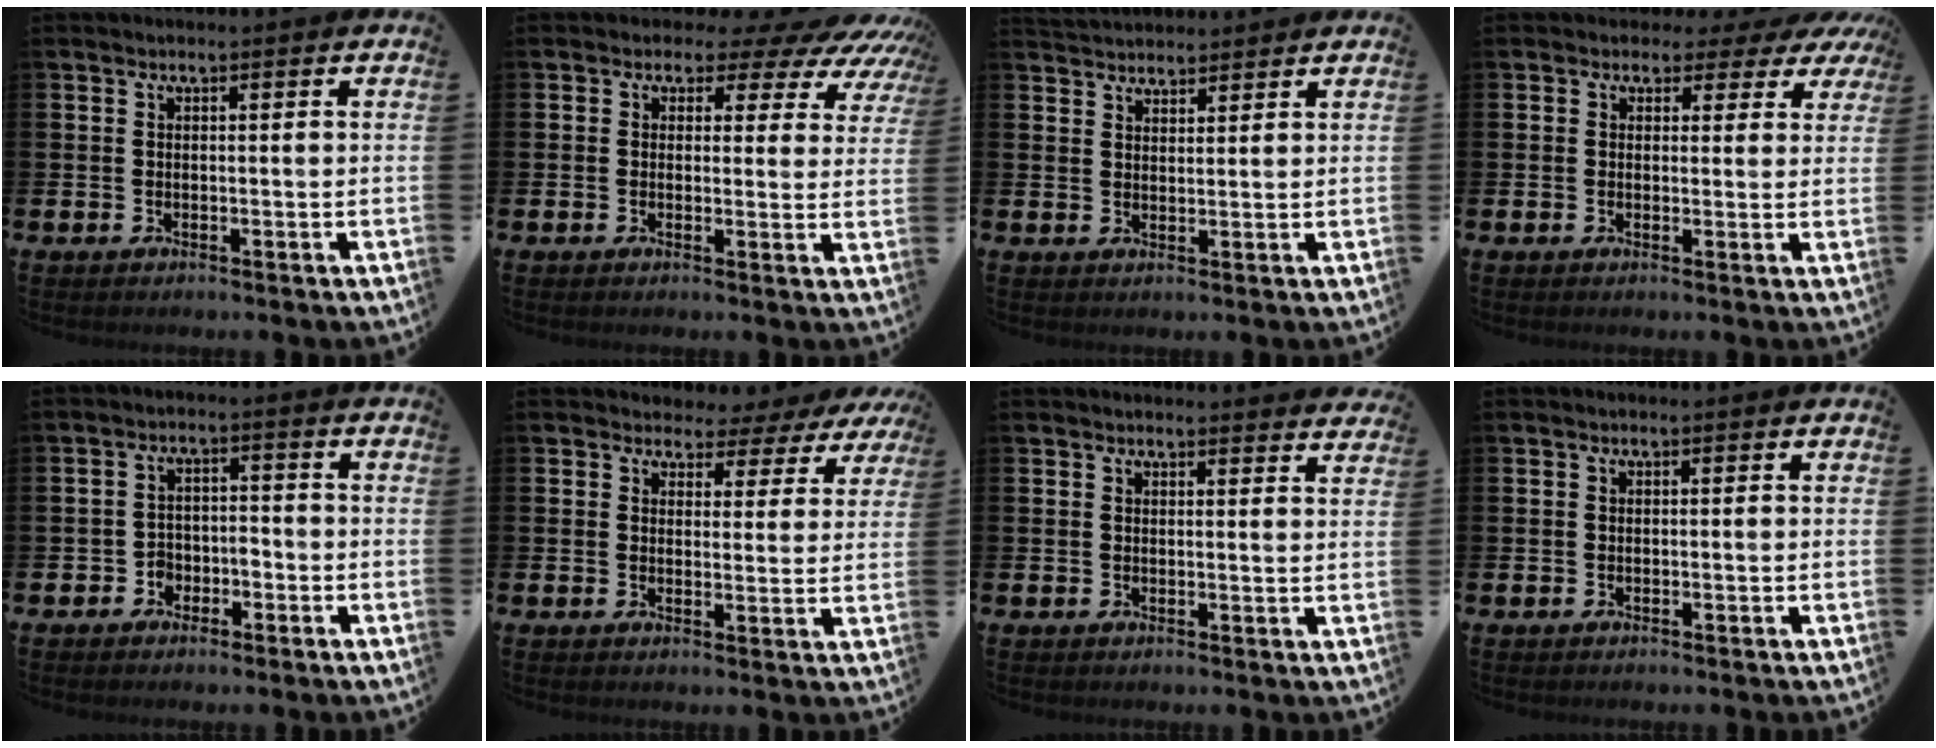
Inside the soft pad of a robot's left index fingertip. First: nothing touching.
{"total": 3.1, "force": [1.6, 2.3, 1.3], "torque": [-0.023, -0.023, 0.013]}
{"total": 3.0, "force": [2.9, 0.6, -0.2], "torque": [-0.001, -0.011, 0.054]}
{"total": 2.1, "force": [1.1, 1.7, 0.2], "torque": [-0.004, -0.005, 0.012]}
{"total": 2.7, "force": [-2.0, 1.8, 0.6], "torque": [-0.024, 0.008, -0.043]}
{"total": 3.0, "force": [2.3, 1.8, 0.0], "torque": [-0.005, -0.025, 0.033]}
{"total": 2.1, "force": [2.1, 0.1, -0.2], "torque": [0.010, -0.016, 0.036]}
{"total": 0.0}